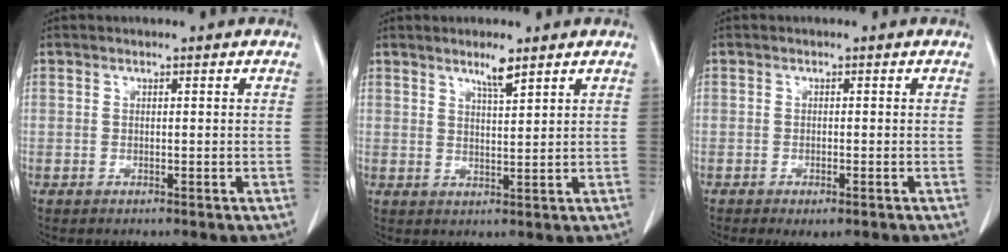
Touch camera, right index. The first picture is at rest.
{"total": 3.2, "force": [2.4, 0.1, 2.1], "torque": [-0.041, -0.004, 0.044]}
{"total": 2.6, "force": [-1.6, 0.7, 1.9], "torque": [-0.025, -0.005, -0.019]}